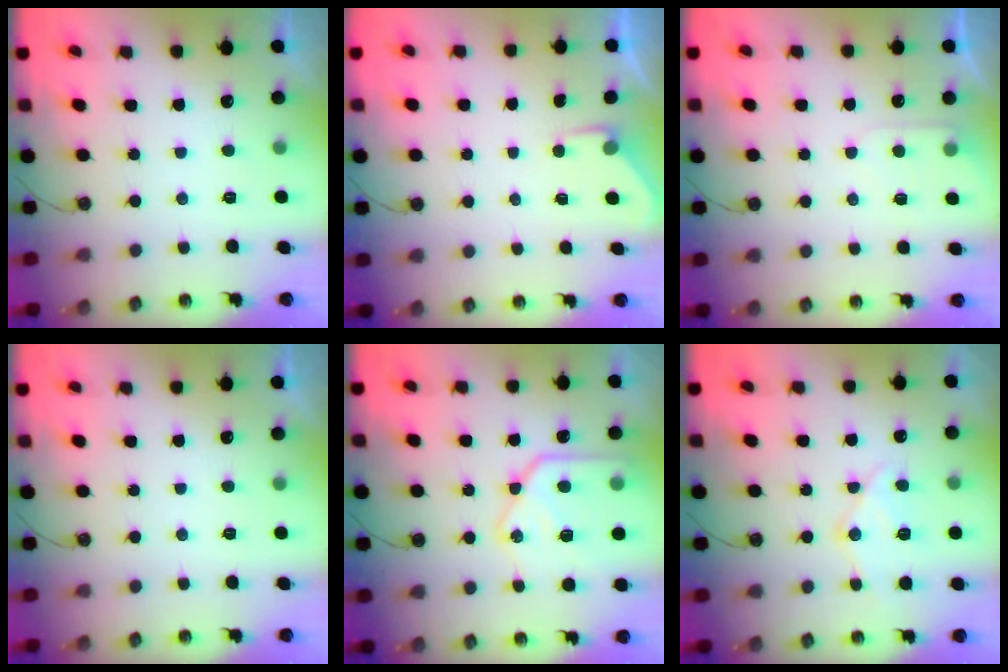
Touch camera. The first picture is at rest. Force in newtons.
{"total": 2.7, "press": 2.6, "slide": 0.5}
{"total": 5.4, "press": 5.4, "slide": 0.8}
{"total": 0.0}
{"total": 16.5, "press": 16.4, "slide": 1.6}
{"total": 14.4, "press": 14.3, "slide": 1.4}